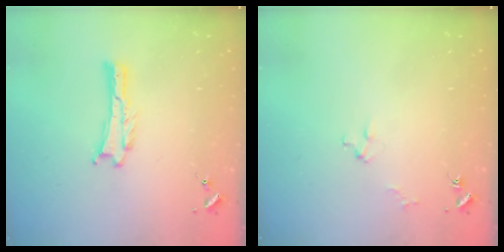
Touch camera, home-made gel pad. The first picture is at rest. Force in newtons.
{"total": 2.0, "press": 2.0, "slide": 0.1}